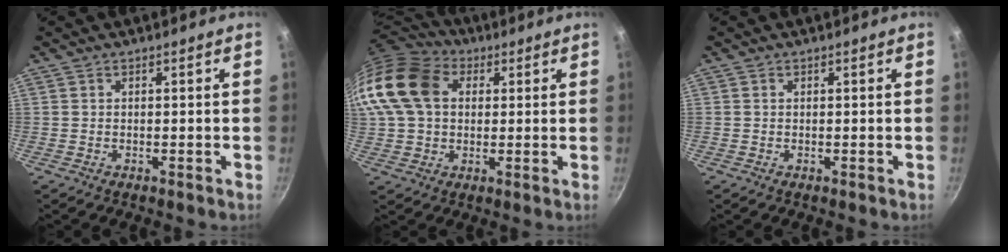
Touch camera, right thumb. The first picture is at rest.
{"total": 17.3, "force": [3.7, 12.8, 11.0], "torque": [-0.214, 0.028, 0.054]}
{"total": 0.0}